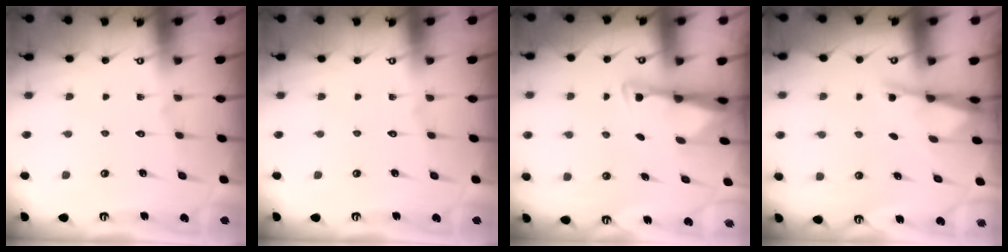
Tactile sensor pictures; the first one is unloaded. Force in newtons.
{"total": 0.0}
{"total": 3.0, "press": 2.9, "slide": 0.5}
{"total": 2.4, "press": 2.3, "slide": 0.3}